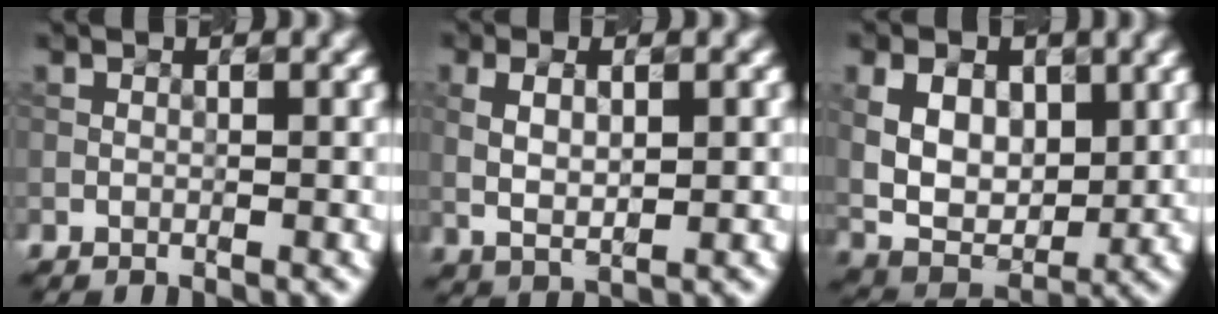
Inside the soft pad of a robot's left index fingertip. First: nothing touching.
{"total": 3.1, "force": [0.5, 1.3, 2.7], "torque": [-0.058, -0.002, 0.015]}
{"total": 6.7, "force": [1.4, 4.6, 4.7], "torque": [-0.090, -0.005, 0.028]}